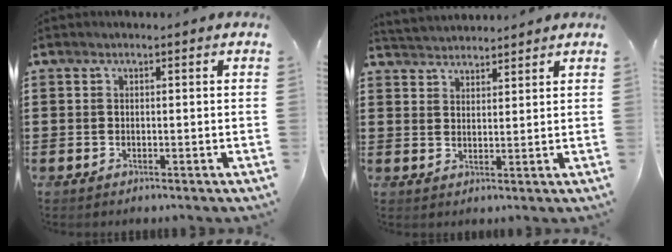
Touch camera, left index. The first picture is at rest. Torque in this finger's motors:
{"motor_torque": [0.02, 0.01, 0.02, 0.01]}